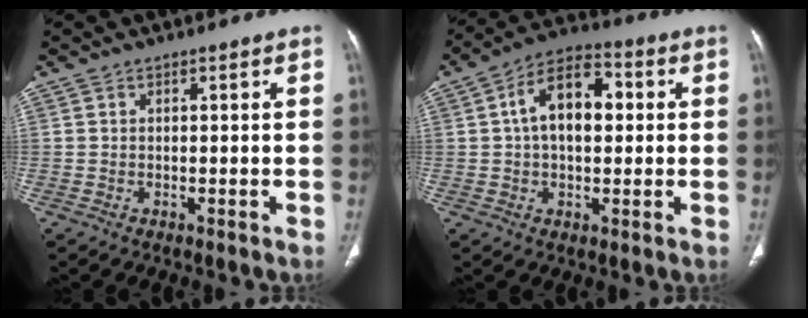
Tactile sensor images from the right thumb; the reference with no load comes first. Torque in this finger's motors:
{"motor_torque": [0.65, 3.10, 1.30, -0.19, 0.42]}